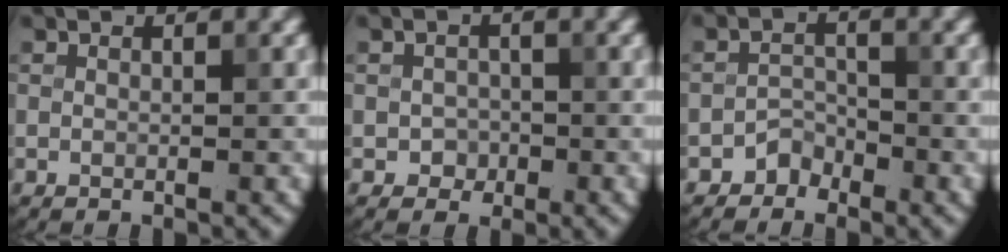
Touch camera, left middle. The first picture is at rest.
{"total": 1.4, "force": [-0.4, 1.3, 0.4], "torque": [-0.001, -0.001, -0.009]}
{"total": 1.6, "force": [-1.3, 0.9, 0.1], "torque": [0.004, 0.011, -0.024]}